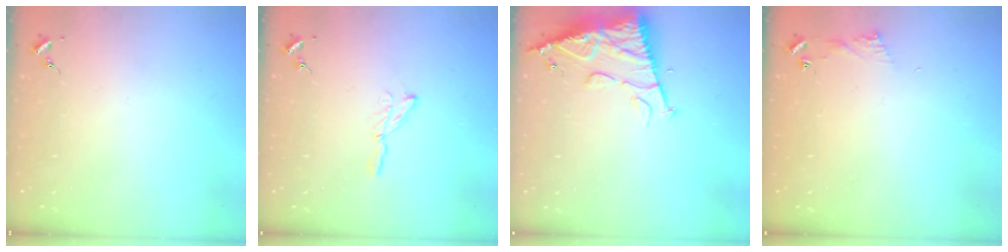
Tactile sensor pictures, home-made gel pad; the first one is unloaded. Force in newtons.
{"total": 3.5, "press": 3.4, "slide": 0.4}
{"total": 11.8, "press": 11.7, "slide": 1.2}
{"total": 5.6, "press": 5.6, "slide": 0.7}